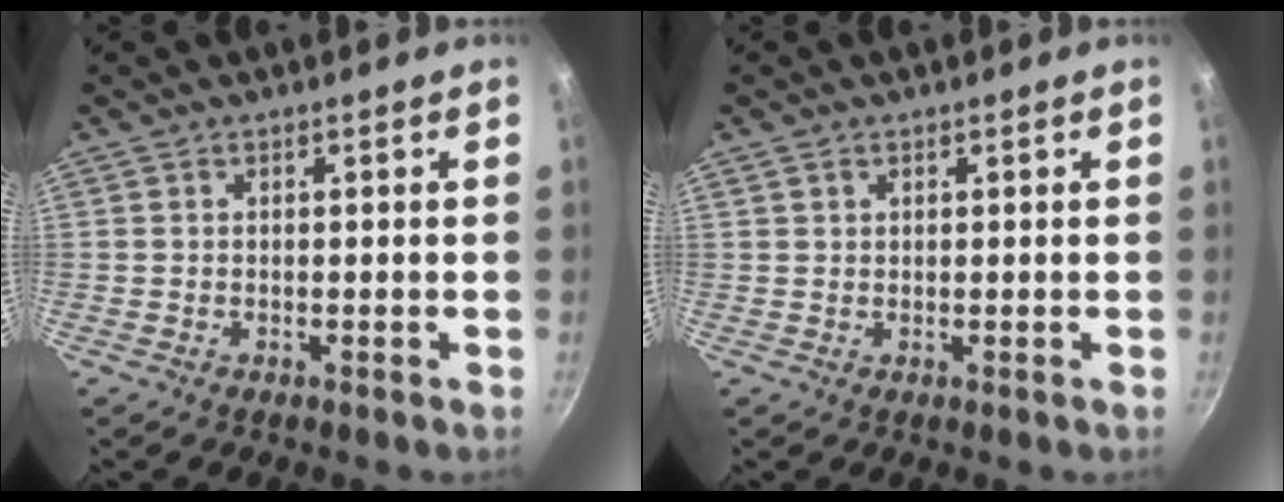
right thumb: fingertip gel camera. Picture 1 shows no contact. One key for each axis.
{"total": 1.1, "fx": 0.6, "fy": 0.9, "fz": 0.3, "tx": -0.002, "ty": 0.002, "tz": 0.009}